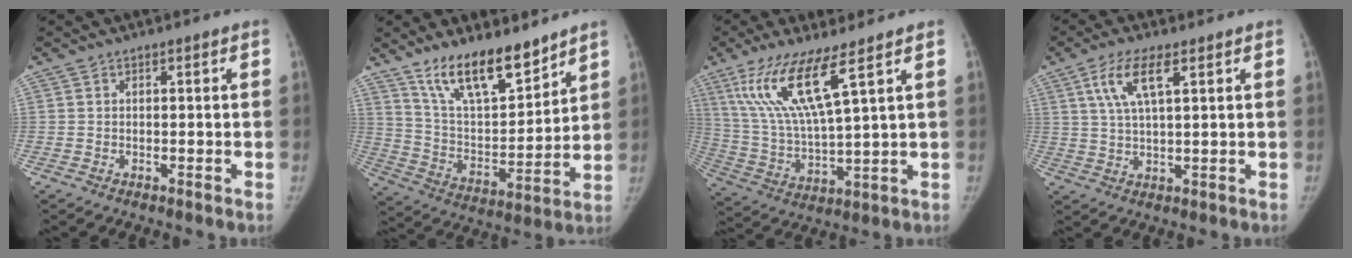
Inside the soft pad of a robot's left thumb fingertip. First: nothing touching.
{"total": 15.8, "force": [12.0, 5.5, 8.8], "torque": [-0.107, -0.081, 0.219]}
{"total": 14.2, "force": [7.7, 2.2, 11.7], "torque": [-0.253, -0.039, 0.161]}
{"total": 7.5, "force": [3.4, 2.3, 6.3], "torque": [-0.130, -0.005, 0.068]}